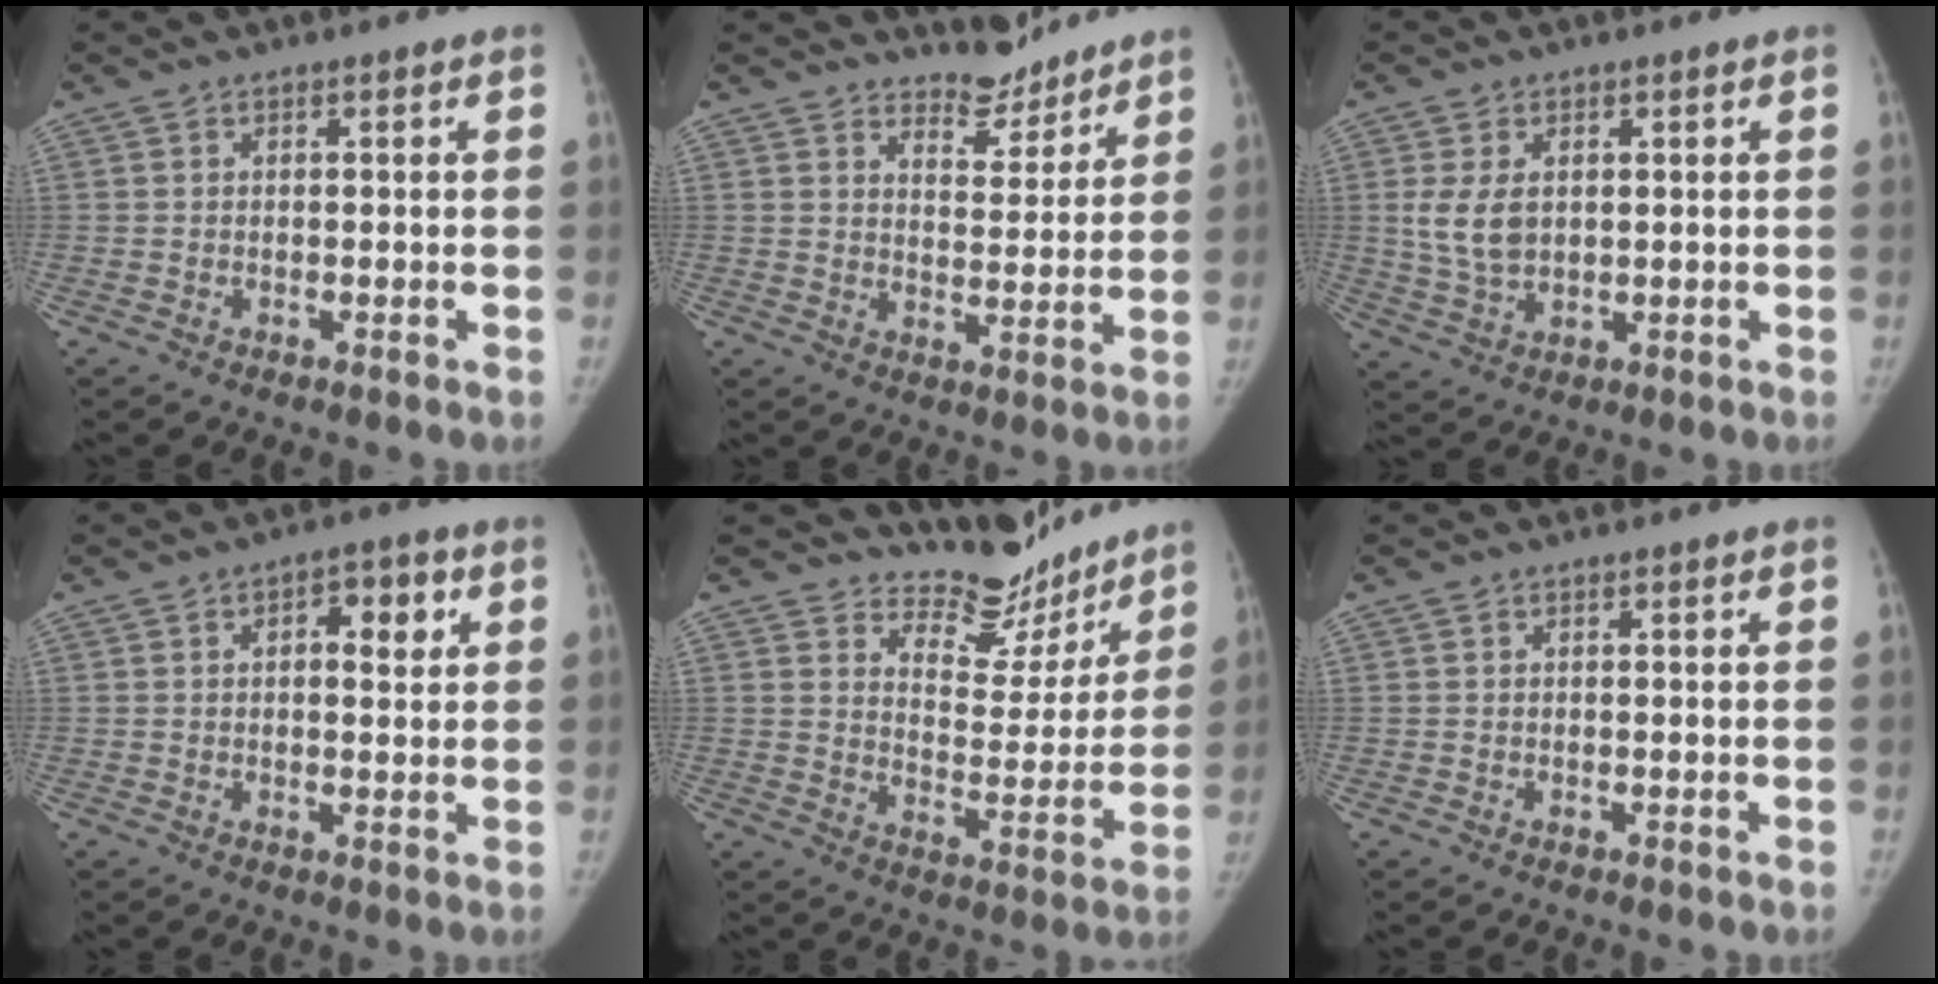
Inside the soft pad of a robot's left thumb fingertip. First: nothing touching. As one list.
[{"total": 6.5, "force": [6.1, 2.3, 0.8], "torque": [0.014, -0.057, 0.102]}, {"total": 6.6, "force": [1.2, 4.2, 4.9], "torque": [-0.091, -0.005, 0.032]}, {"total": 6.1, "force": [1.9, 3.1, 4.8], "torque": [-0.044, 0.001, 0.022]}, {"total": 12.1, "force": [11.0, 4.7, 1.7], "torque": [0.024, -0.101, 0.162]}, {"total": 0.0}]